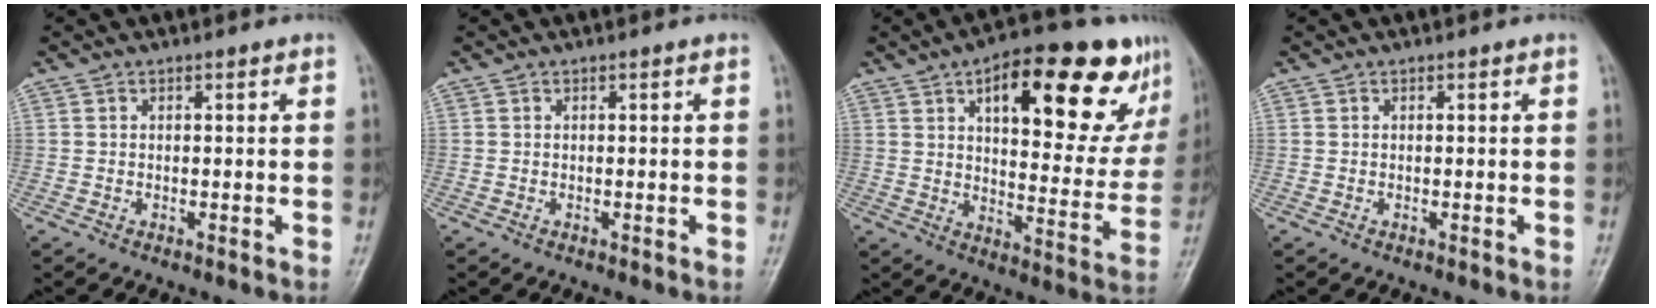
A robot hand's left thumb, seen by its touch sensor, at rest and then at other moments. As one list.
[{"total": 0.0}, {"total": 24.8, "force": [12.6, 9.6, 19.1], "torque": [-0.220, -0.020, 0.182]}, {"total": 0.0}]